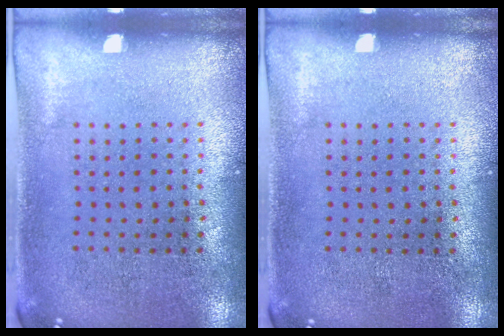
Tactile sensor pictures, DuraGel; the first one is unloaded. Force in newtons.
{"total": 0.0}